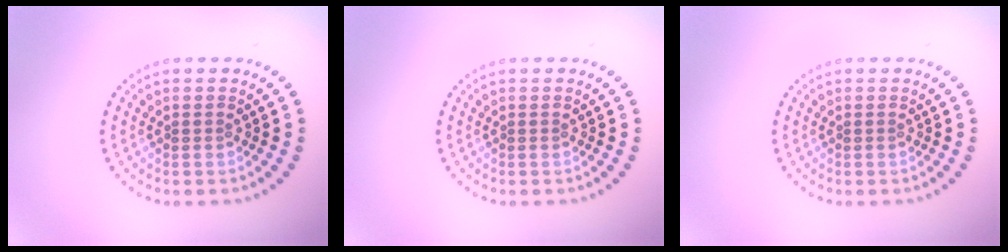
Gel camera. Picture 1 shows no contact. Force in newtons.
{"total": 0.0}
{"total": 0.0}